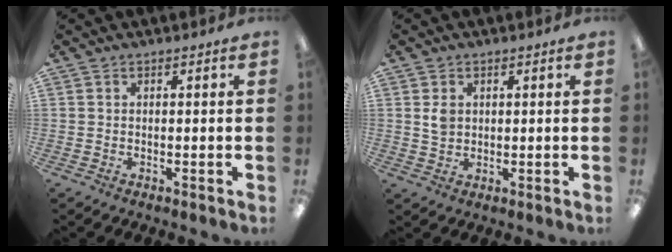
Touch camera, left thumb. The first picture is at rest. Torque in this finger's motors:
{"motor_torque": [-0.03, 0.02, -0.20, -0.06, 0.00]}